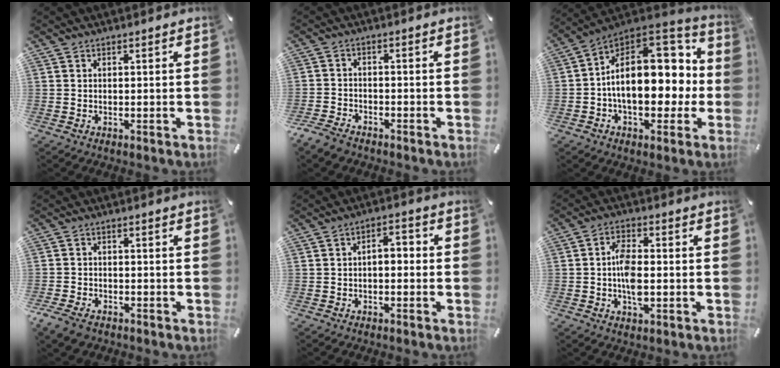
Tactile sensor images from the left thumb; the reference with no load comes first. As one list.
[{"total": 3.9, "force": [-3.4, 1.7, 1.1], "torque": [-0.034, 0.017, -0.071]}, {"total": 21.9, "force": [1.7, 14.2, 16.6], "torque": [-0.238, -0.013, 0.036]}, {"total": 3.9, "force": [-2.7, 2.4, 1.4], "torque": [-0.040, 0.012, -0.057]}, {"total": 3.7, "force": [-2.1, 2.0, 2.2], "torque": [-0.038, 0.021, -0.043]}, {"total": 7.1, "force": [-1.0, 3.7, 5.9], "torque": [-0.112, 0.003, -0.021]}]